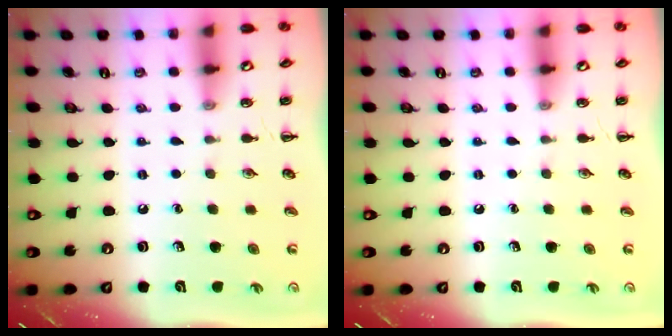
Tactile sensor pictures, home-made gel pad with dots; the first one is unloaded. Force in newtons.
{"total": 0.0}